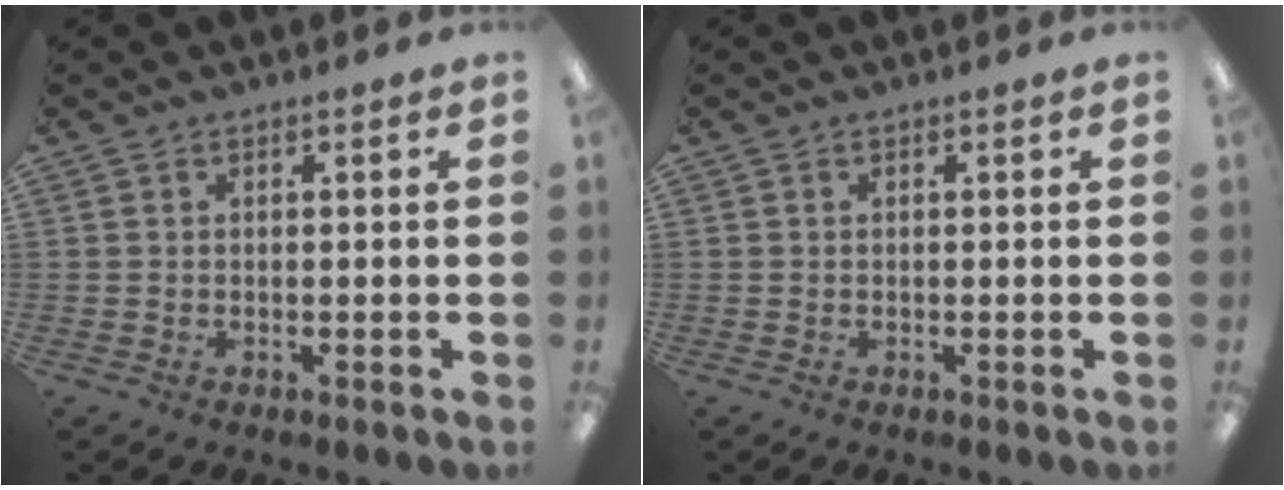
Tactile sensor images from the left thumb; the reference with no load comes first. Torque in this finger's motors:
{"motor_torque": [0.00, 0.00, -0.07, 0.04, 0.00]}